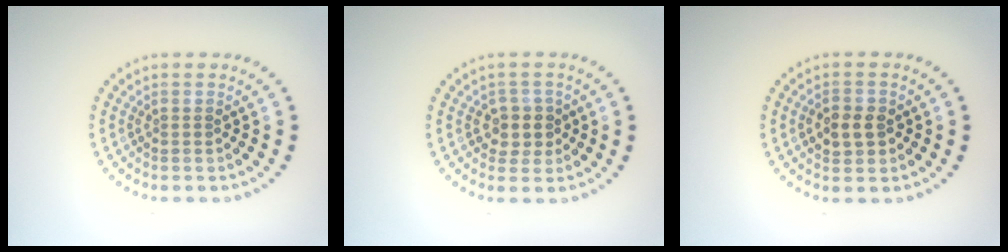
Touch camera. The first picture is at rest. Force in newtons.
{"total": 2.3, "press": 2.1, "slide": 0.9}
{"total": 2.6, "press": 2.6, "slide": 0.2}